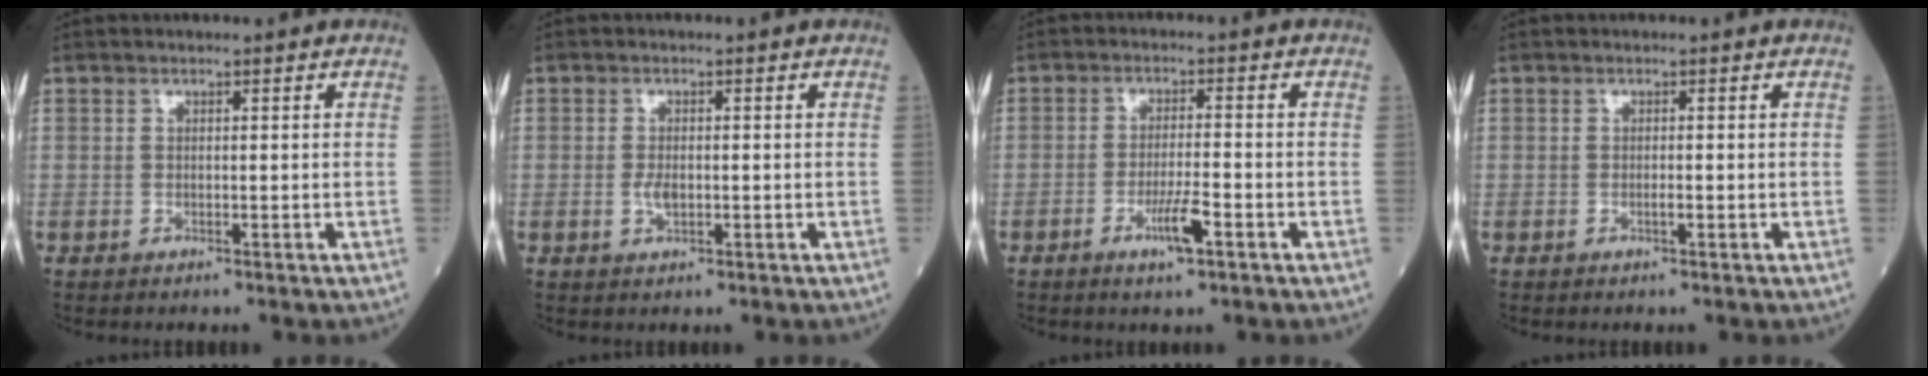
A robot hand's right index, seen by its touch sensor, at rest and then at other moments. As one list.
[{"total": 2.0, "force": [-0.4, 0.9, 1.8], "torque": [-0.040, -0.002, -0.005]}, {"total": 4.6, "force": [-2.4, 0.2, 3.8], "torque": [-0.074, -0.004, -0.045]}, {"total": 0.6, "force": [-0.3, 0.0, 0.6], "torque": [-0.013, 0.001, -0.003]}]